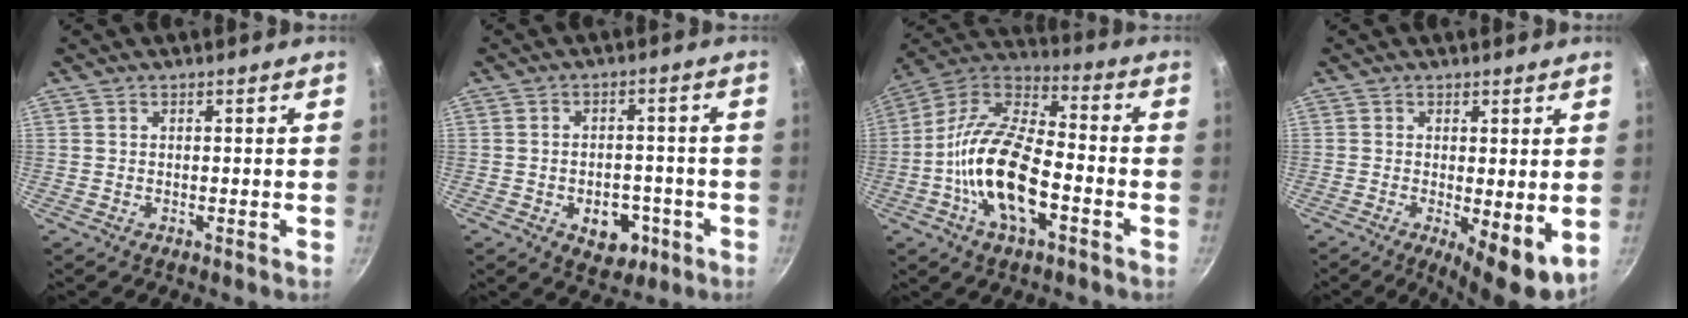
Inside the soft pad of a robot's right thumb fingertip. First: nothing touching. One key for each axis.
{"total": 8.1, "fx": -3.1, "fy": 5.6, "fz": 5.0, "tx": -0.036, "ty": 0.016, "tz": -0.035}
{"total": 18.8, "fx": -5.3, "fy": 8.7, "fz": 15.7, "tx": -0.287, "ty": 0.041, "tz": -0.119}
{"total": 7.4, "fx": -0.7, "fy": 2.5, "fz": 6.9, "tx": -0.091, "ty": -0.016, "tz": -0.003}